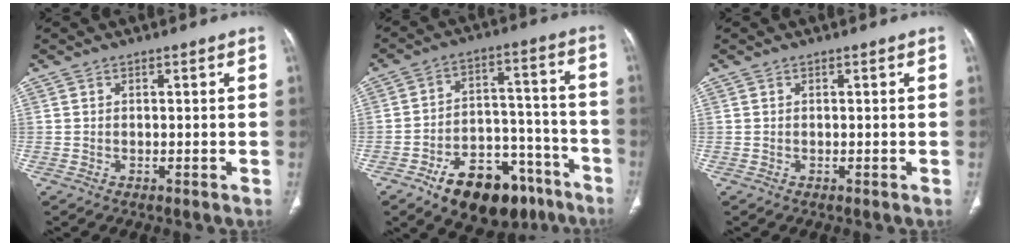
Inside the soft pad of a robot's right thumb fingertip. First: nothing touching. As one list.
[{"total": 18.9, "force": [-12.0, 10.2, 10.4], "torque": [-0.119, 0.089, -0.178]}, {"total": 0.0}]